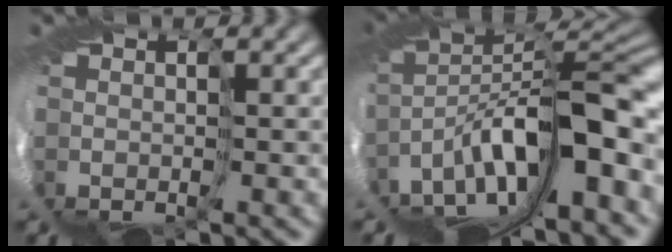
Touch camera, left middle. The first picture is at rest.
{"total": 9.0, "force": [-3.6, 2.3, 8.0], "torque": [-0.130, 0.017, -0.059]}